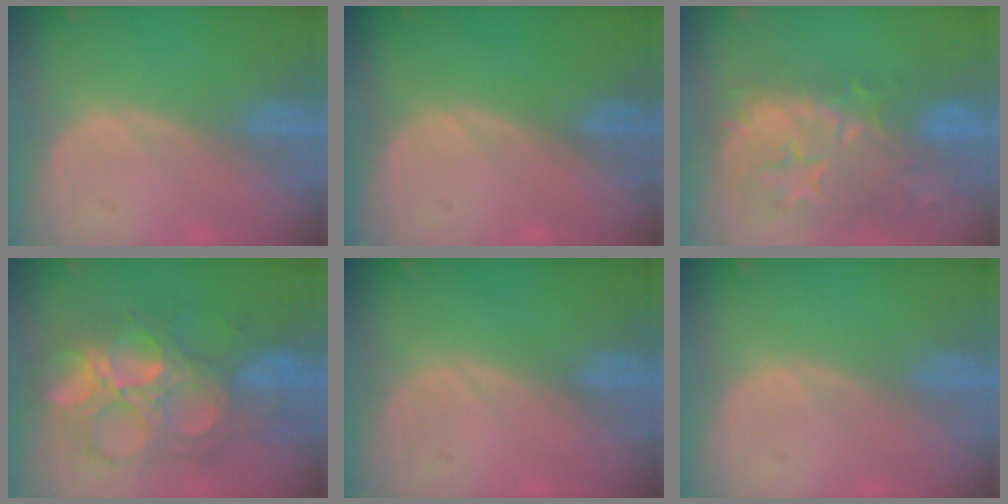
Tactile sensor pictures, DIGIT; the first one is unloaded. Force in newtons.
{"total": 0.0}
{"total": 12.4, "press": 11.2, "slide": 5.3}
{"total": 11.3, "press": 11.3, "slide": 1.2}
{"total": 0.0}
{"total": 0.0}